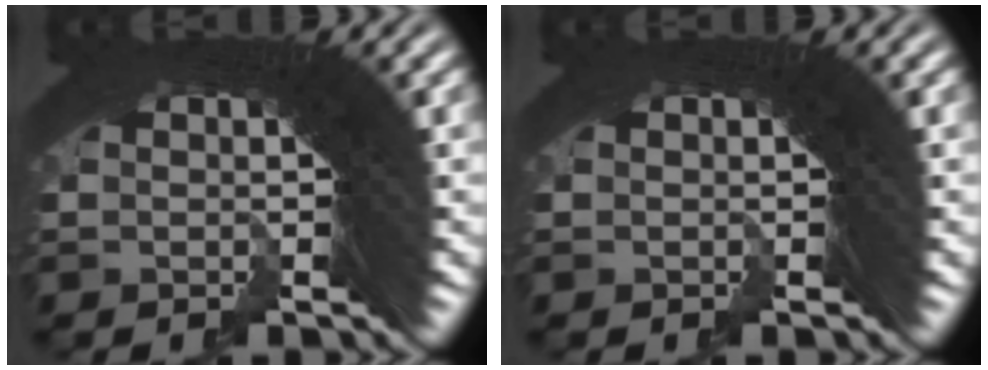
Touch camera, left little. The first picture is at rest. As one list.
[{"total": 0.0}]